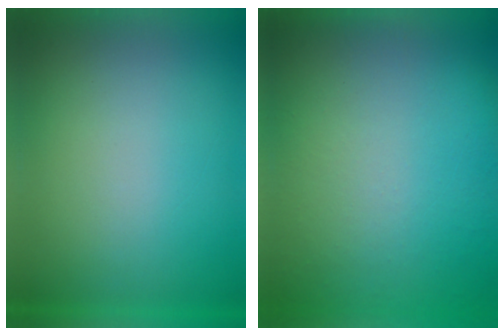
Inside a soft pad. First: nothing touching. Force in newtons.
{"total": 5.7}